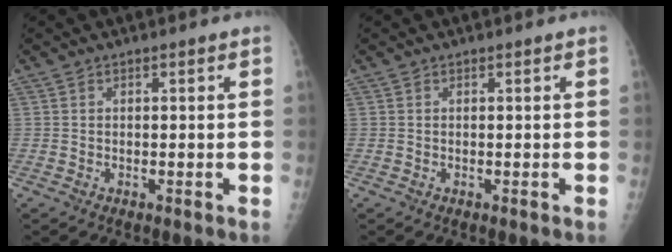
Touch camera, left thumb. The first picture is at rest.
{"total": 0.0}